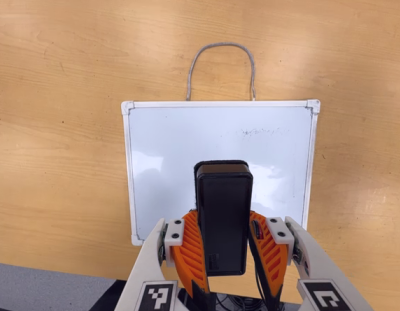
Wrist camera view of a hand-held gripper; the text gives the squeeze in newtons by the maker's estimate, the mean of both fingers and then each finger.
{"total": 8.5, "left": 7.5, "right": 9.6}